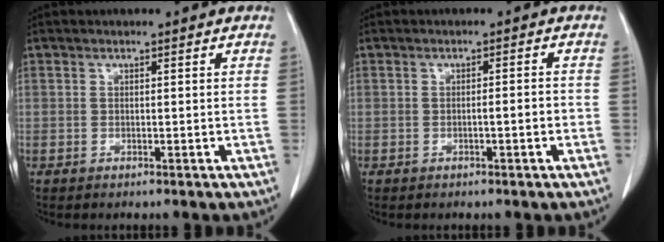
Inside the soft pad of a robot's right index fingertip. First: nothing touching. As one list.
[{"total": 1.8, "force": [-0.6, 0.2, 1.7], "torque": [-0.025, 0.000, -0.009]}]